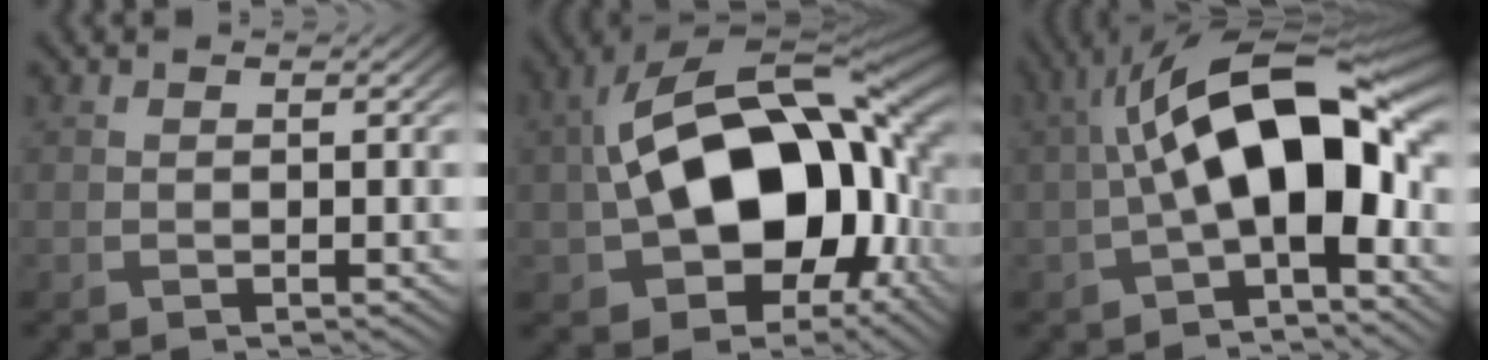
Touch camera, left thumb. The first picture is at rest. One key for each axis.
{"total": 19.6, "fx": -1.2, "fy": 12.4, "fz": 15.2, "tx": -0.265, "ty": -0.010, "tz": -0.020}
{"total": 14.2, "fx": -0.7, "fy": 6.2, "fz": 12.8, "tx": -0.204, "ty": 0.023, "tz": -0.022}